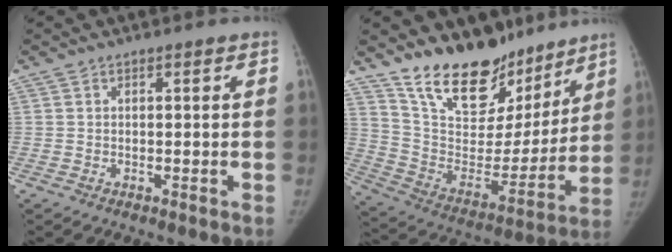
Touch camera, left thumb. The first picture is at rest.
{"total": 21.9, "force": [17.3, 10.1, 8.8], "torque": [-0.099, -0.101, 0.293]}